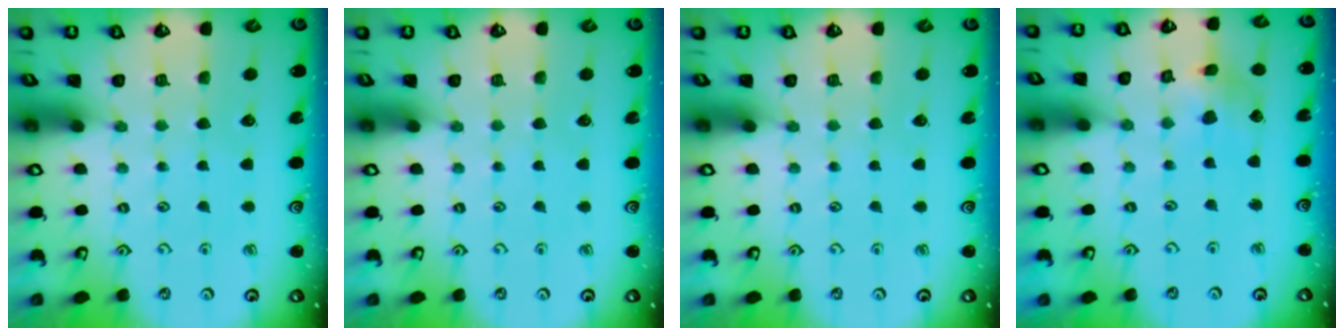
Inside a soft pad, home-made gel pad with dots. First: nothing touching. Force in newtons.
{"total": 0.0}
{"total": 0.0}
{"total": 5.3, "press": 5.3, "slide": 0.6}